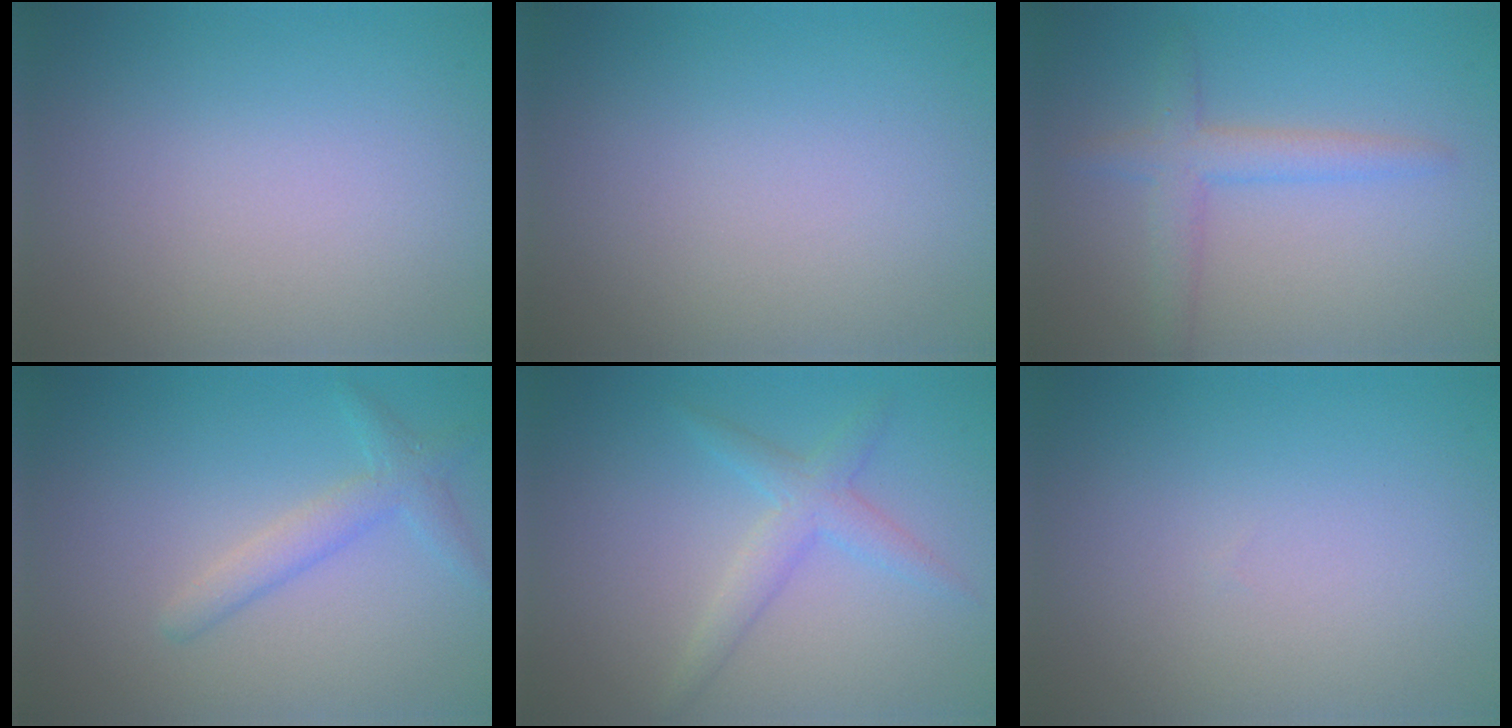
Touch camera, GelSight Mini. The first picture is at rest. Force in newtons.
{"total": 0.0}
{"total": 2.8, "press": 2.8, "slide": 0.1}
{"total": 2.3, "press": 2.3, "slide": 0.1}
{"total": 2.5, "press": 2.5, "slide": 0.1}
{"total": 0.0}